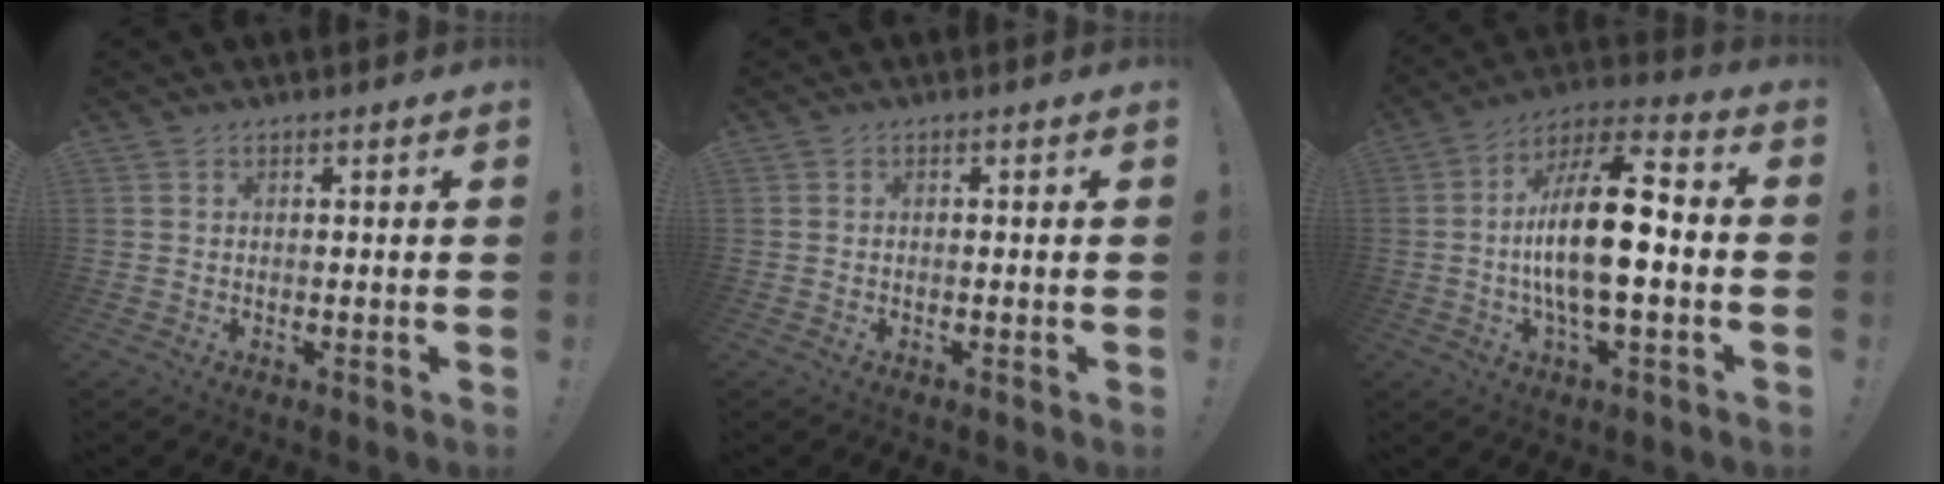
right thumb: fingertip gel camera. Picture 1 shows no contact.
{"total": 0.0}
{"total": 18.3, "force": [-1.7, 6.4, 17.1], "torque": [-0.312, 0.007, -0.034]}